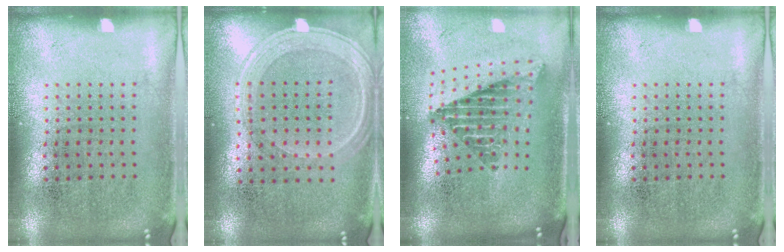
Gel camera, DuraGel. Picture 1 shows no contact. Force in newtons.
{"total": 1.3, "press": 1.3, "slide": 0.3}
{"total": 2.5, "press": 1.7, "slide": 1.9}
{"total": 0.0}